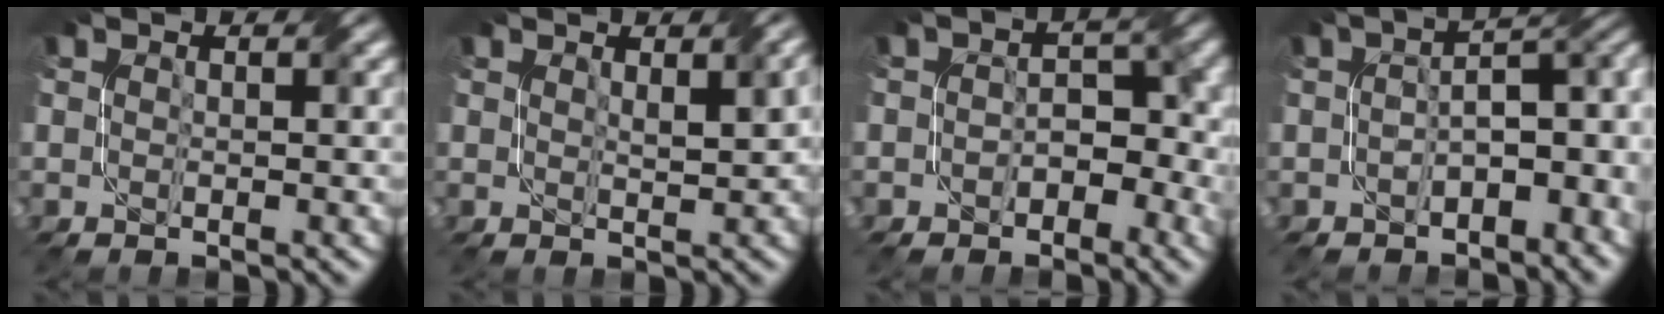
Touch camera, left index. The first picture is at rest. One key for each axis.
{"total": 2.1, "fx": 1.1, "fy": 0.5, "fz": 1.7, "tx": -0.019, "ty": 0.008, "tz": 0.027}
{"total": 3.2, "fx": -1.1, "fy": 2.2, "fz": 2.0, "tx": -0.017, "ty": 0.006, "tz": -0.014}
{"total": 6.0, "fx": -1.4, "fy": 3.4, "fz": 4.8, "tx": -0.051, "ty": 0.006, "tz": -0.019}